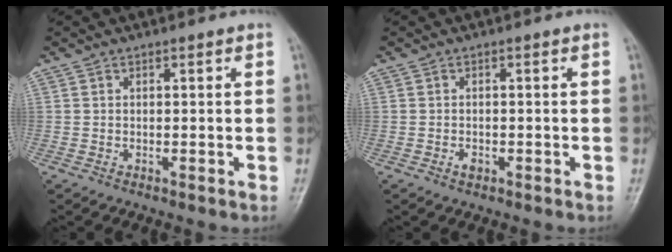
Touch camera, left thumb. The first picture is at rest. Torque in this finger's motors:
{"motor_torque": [-0.01, 0.01, 0.12, 0.03, 0.00]}